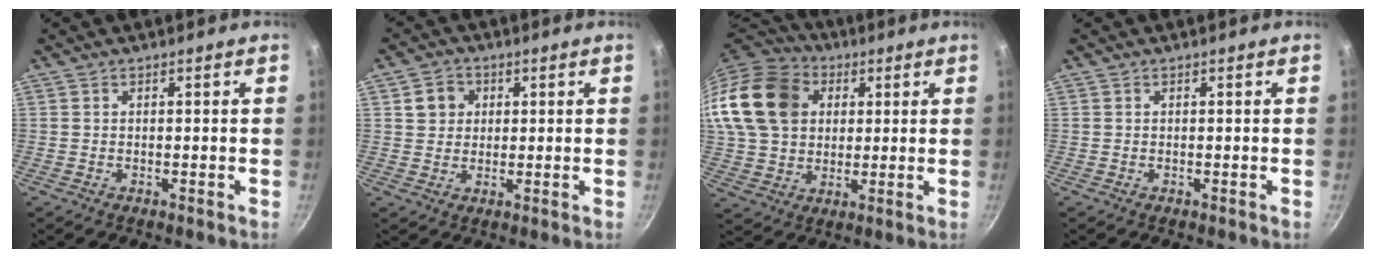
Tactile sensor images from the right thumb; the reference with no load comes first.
{"total": 4.7, "force": [1.3, 4.2, 1.5], "torque": [0.002, 0.008, 0.018]}
{"total": 23.1, "force": [6.6, 18.0, 12.9], "torque": [-0.265, 0.028, 0.120]}
{"total": 0.0}